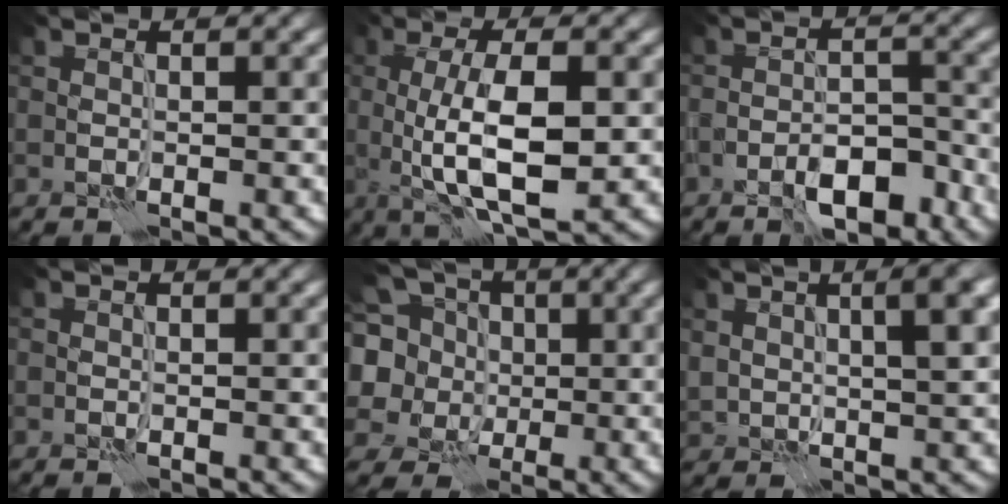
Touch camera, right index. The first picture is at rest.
{"total": 8.0, "force": [-0.2, 2.5, 7.6], "torque": [-0.132, -0.003, -0.001]}
{"total": 5.1, "force": [-3.4, 1.8, 3.3], "torque": [-0.043, 0.011, -0.053]}
{"total": 0.0}
{"total": 9.2, "force": [1.9, 8.0, 4.2], "torque": [-0.109, 0.028, -0.003]}
{"total": 5.1, "force": [2.2, 2.0, 4.1], "torque": [-0.067, 0.006, 0.043]}